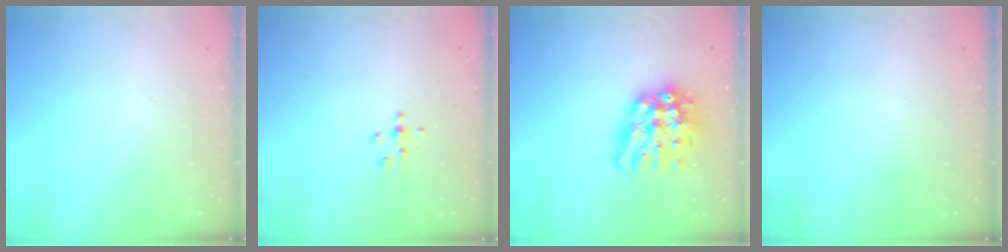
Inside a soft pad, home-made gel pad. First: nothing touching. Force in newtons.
{"total": 5.4, "press": 5.0, "slide": 2.0}
{"total": 16.1, "press": 16.0, "slide": 1.8}
{"total": 0.0}